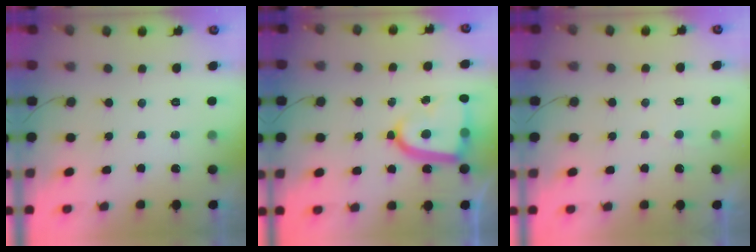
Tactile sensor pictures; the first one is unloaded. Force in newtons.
{"total": 15.9, "press": 15.9, "slide": 1.5}
{"total": 1.6, "press": 1.6, "slide": 0.2}